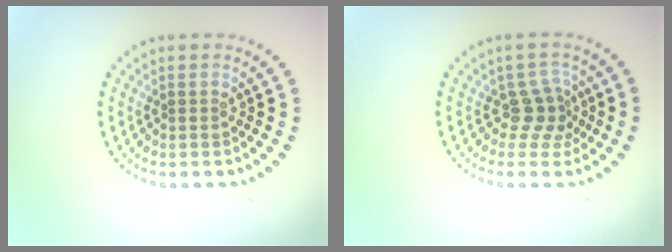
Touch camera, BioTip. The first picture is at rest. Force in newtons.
{"total": 2.3, "press": 1.8, "slide": 1.5}